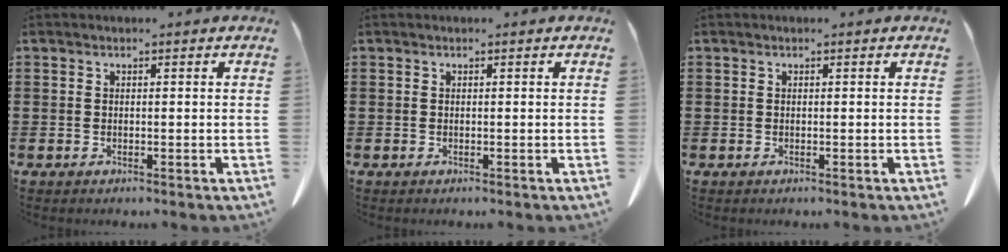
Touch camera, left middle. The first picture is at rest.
{"total": 0.0}
{"total": 0.0}